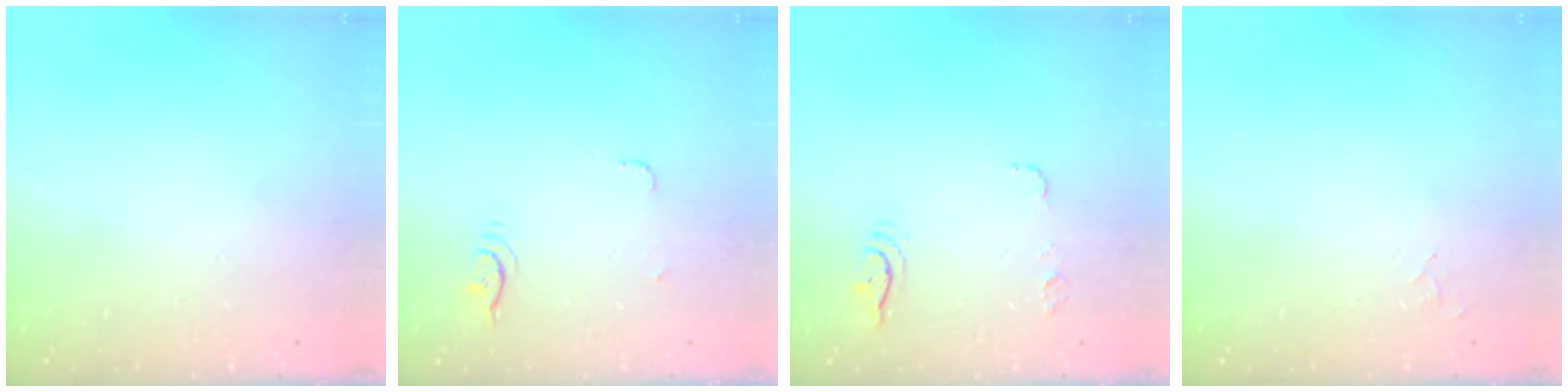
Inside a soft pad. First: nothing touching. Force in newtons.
{"total": 3.8, "press": 3.5, "slide": 1.6}
{"total": 6.0, "press": 6.0, "slide": 0.4}
{"total": 5.2, "press": 5.2, "slide": 0.4}